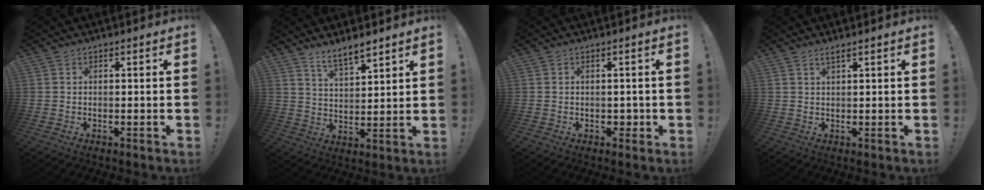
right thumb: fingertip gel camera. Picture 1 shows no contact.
{"total": 7.4, "force": [6.2, 2.0, 3.4], "torque": [-0.050, -0.045, 0.113]}
{"total": 1.5, "force": [0.0, 1.4, 0.7], "torque": [0.000, 0.000, -0.001]}
{"total": 1.9, "force": [1.4, -0.1, 1.2], "torque": [-0.026, -0.005, 0.024]}